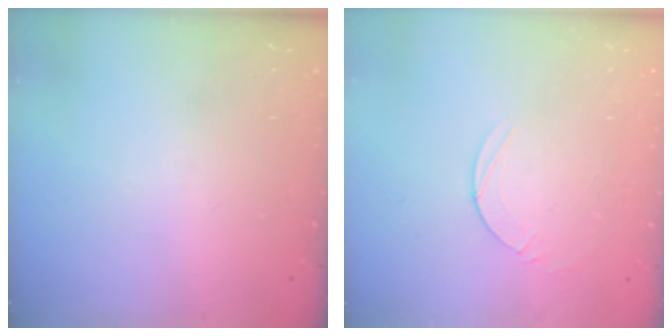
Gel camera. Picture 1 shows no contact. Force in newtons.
{"total": 4.9, "press": 4.9, "slide": 0.4}